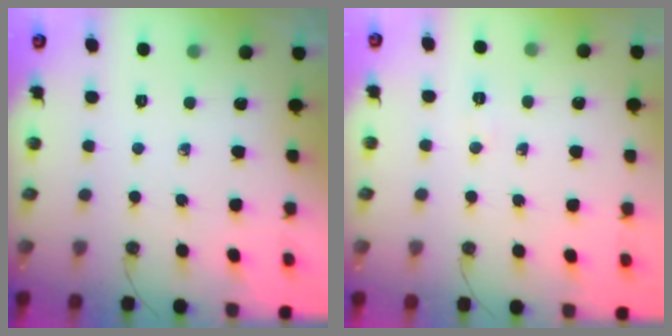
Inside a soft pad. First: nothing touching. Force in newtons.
{"total": 2.8, "press": 2.8, "slide": 0.5}